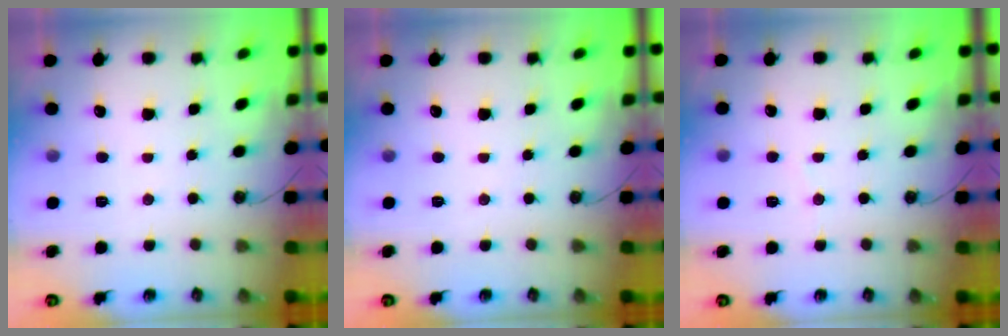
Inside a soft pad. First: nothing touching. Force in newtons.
{"total": 0.0}
{"total": 2.2, "press": 2.2, "slide": 0.2}